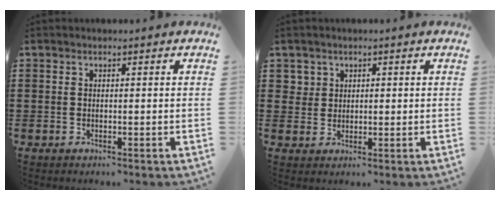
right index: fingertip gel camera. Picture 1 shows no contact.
{"total": 2.4, "force": [1.1, 2.0, 0.3], "torque": [-0.016, 0.010, 0.020]}